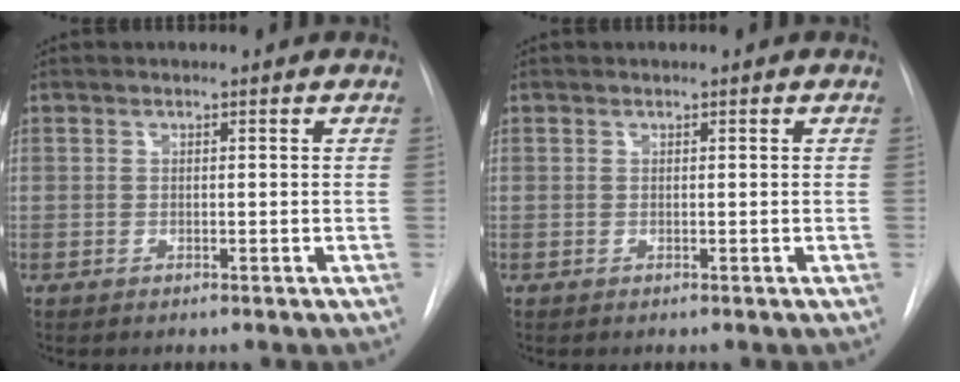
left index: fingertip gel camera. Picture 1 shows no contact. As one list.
[{"total": 0.0}]